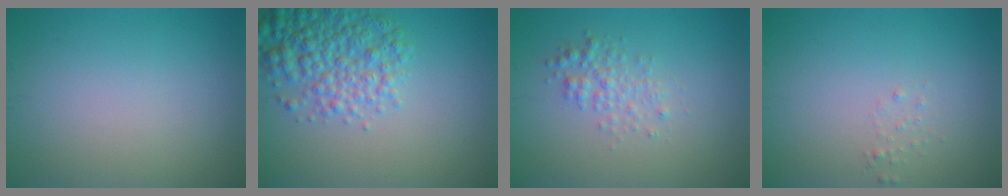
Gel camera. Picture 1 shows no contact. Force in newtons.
{"total": 5.5, "press": 5.4, "slide": 0.2}
{"total": 2.0, "press": 2.0, "slide": 0.1}
{"total": 0.6, "press": 0.6, "slide": 0.1}